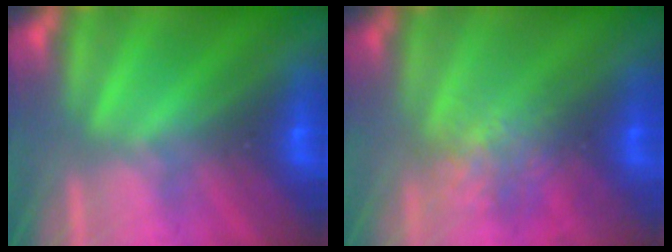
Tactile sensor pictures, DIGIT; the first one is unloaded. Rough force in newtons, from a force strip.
{"total": 2.9}